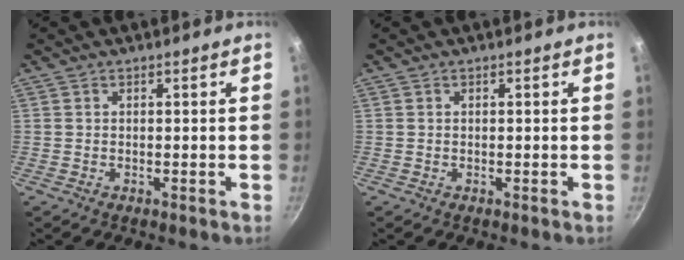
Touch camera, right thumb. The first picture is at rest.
{"total": 0.0}